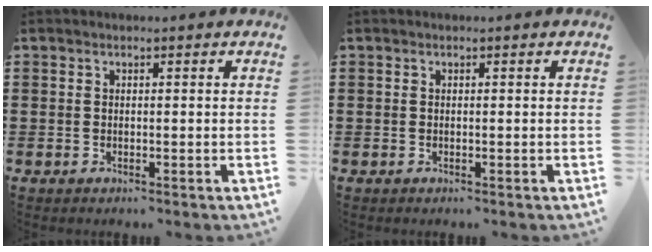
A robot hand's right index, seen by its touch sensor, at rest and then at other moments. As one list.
[{"total": 0.0}]